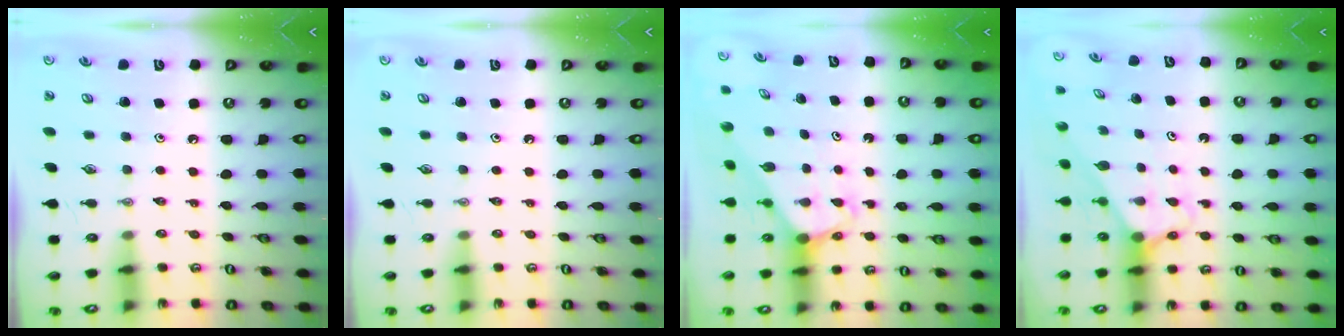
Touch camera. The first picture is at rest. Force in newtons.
{"total": 0.0}
{"total": 2.0, "press": 2.0, "slide": 0.2}
{"total": 2.7, "press": 2.7, "slide": 0.2}